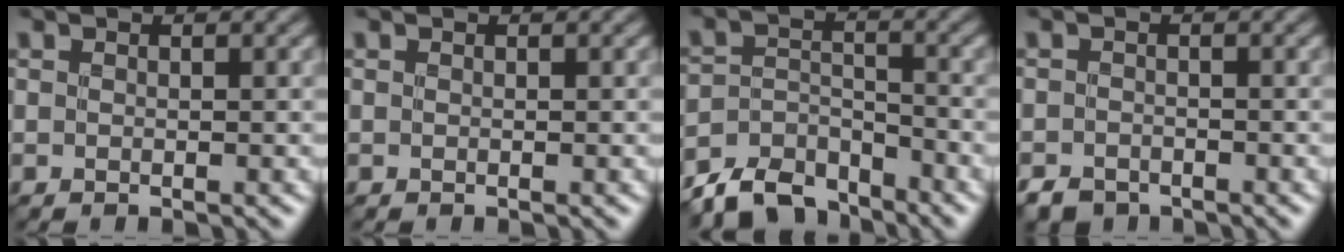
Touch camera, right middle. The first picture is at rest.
{"total": 0.0}
{"total": 6.0, "force": [-5.3, 2.3, 1.6], "torque": [-0.024, -0.005, -0.102]}
{"total": 2.2, "force": [-1.8, 1.2, 0.5], "torque": [-0.007, -0.003, -0.038]}